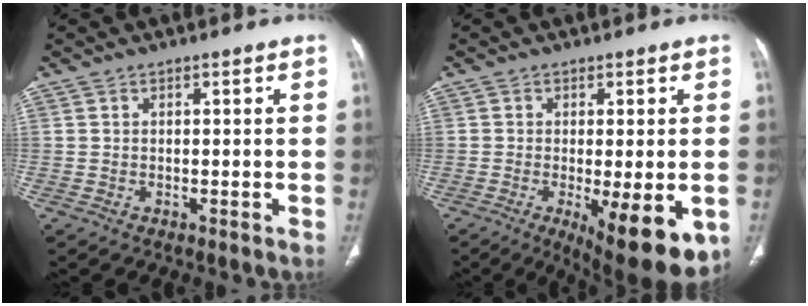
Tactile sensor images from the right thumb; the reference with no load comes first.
{"total": 13.4, "force": [-4.5, 4.4, 11.9], "torque": [-0.136, -0.019, -0.051]}